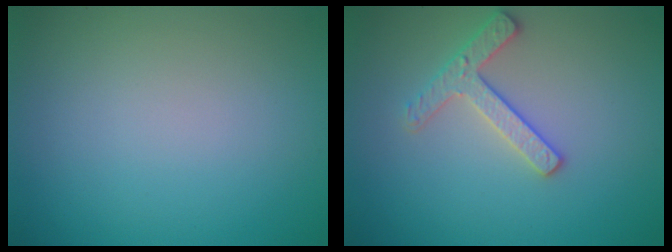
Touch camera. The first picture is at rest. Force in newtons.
{"total": 2.5, "press": 2.5, "slide": 0.3}